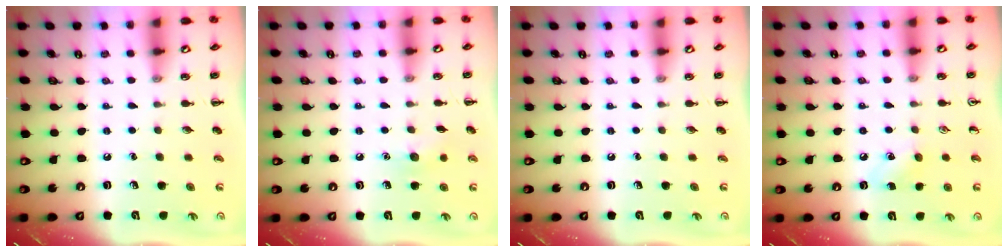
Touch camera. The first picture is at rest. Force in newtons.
{"total": 6.6, "press": 6.4, "slide": 1.5}
{"total": 0.0}
{"total": 5.2, "press": 5.0, "slide": 1.3}